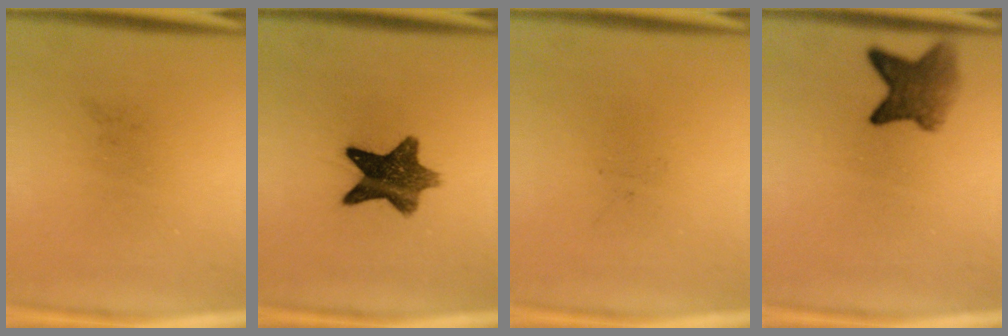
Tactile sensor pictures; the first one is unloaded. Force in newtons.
{"total": 10.1}
{"total": 0.0}
{"total": 5.8}